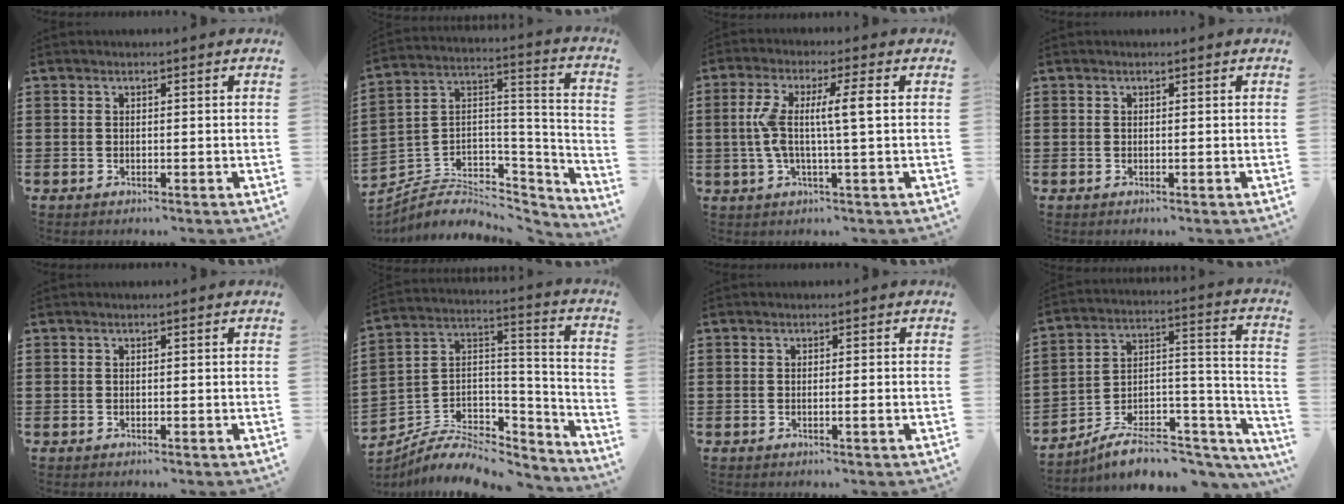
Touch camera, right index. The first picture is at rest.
{"total": 4.7, "force": [-2.6, 3.5, 1.8], "torque": [-0.053, -0.011, -0.054]}
{"total": 7.3, "force": [0.5, 0.8, 7.2], "torque": [-0.143, -0.005, -0.001]}
{"total": 0.0}
{"total": 0.0}
{"total": 7.0, "force": [-4.8, 4.1, 3.0], "torque": [-0.064, -0.001, -0.088]}
{"total": 1.1, "force": [-0.3, -0.3, 1.0], "torque": [-0.015, -0.006, -0.006]}
{"total": 7.2, "force": [-5.1, 3.5, 3.6], "torque": [-0.052, 0.013, -0.090]}